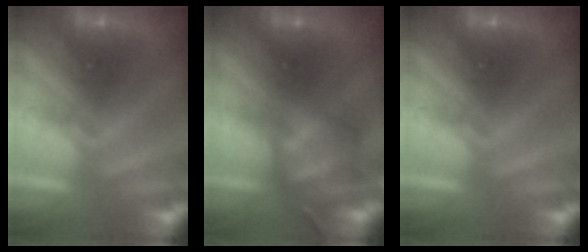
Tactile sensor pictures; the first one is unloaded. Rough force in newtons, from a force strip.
{"total": 5.5}
{"total": 0.0}